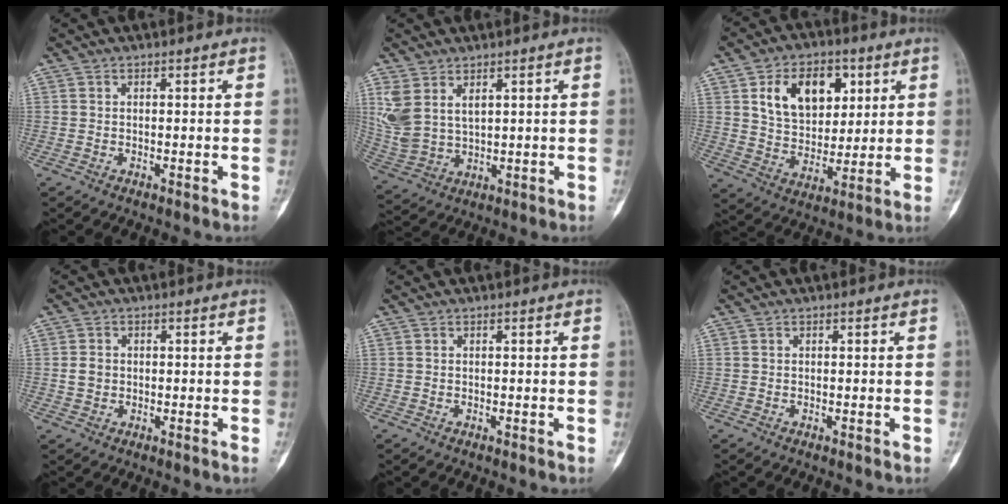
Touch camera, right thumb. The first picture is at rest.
{"total": 8.3, "force": [3.6, 5.0, 5.5], "torque": [-0.116, -0.009, 0.091]}
{"total": 14.5, "force": [5.2, 9.7, 9.4], "torque": [-0.111, -0.016, 0.095]}
{"total": 2.3, "force": [0.0, 1.9, 1.4], "torque": [-0.023, 0.004, -0.001]}
{"total": 0.0}
{"total": 0.0}